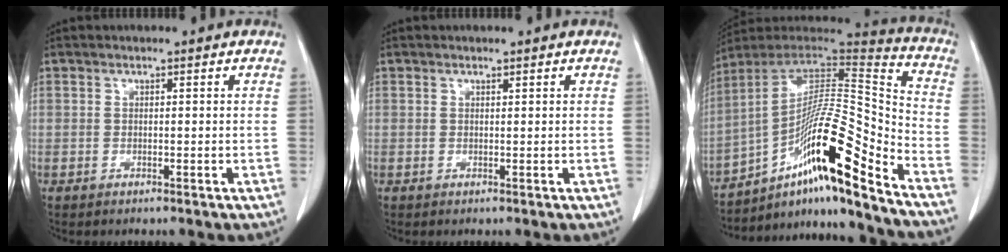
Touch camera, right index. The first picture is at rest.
{"total": 0.0}
{"total": 20.9, "force": [-12.3, 0.7, 16.9], "torque": [-0.274, 0.009, -0.210]}